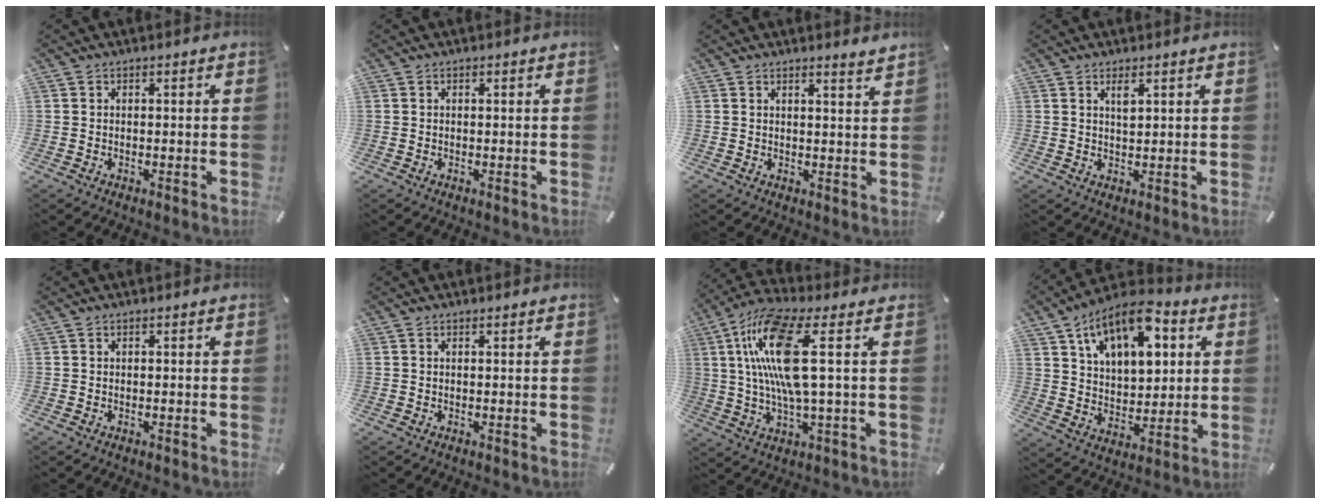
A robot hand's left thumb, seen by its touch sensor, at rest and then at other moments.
{"total": 0.0}
{"total": 2.3, "force": [2.2, -0.4, 0.6], "torque": [-0.015, -0.017, 0.040]}
{"total": 2.4, "force": [1.4, 0.7, 1.8], "torque": [-0.039, 0.002, 0.025]}
{"total": 0.0}
{"total": 0.0}
{"total": 14.4, "force": [3.4, 3.4, 13.6], "torque": [-0.287, -0.010, 0.051]}
{"total": 15.0, "force": [7.7, 8.8, 9.4], "torque": [-0.155, -0.026, 0.135]}